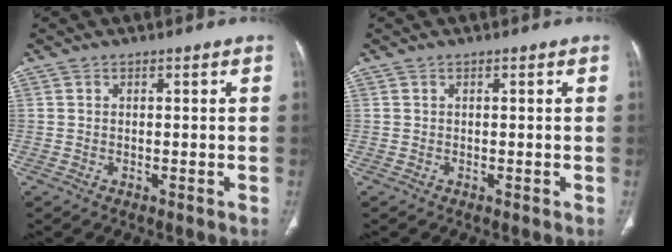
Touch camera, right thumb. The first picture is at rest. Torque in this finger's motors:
{"motor_torque": [-0.24, 0.24, -0.01, 0.00, 0.00]}